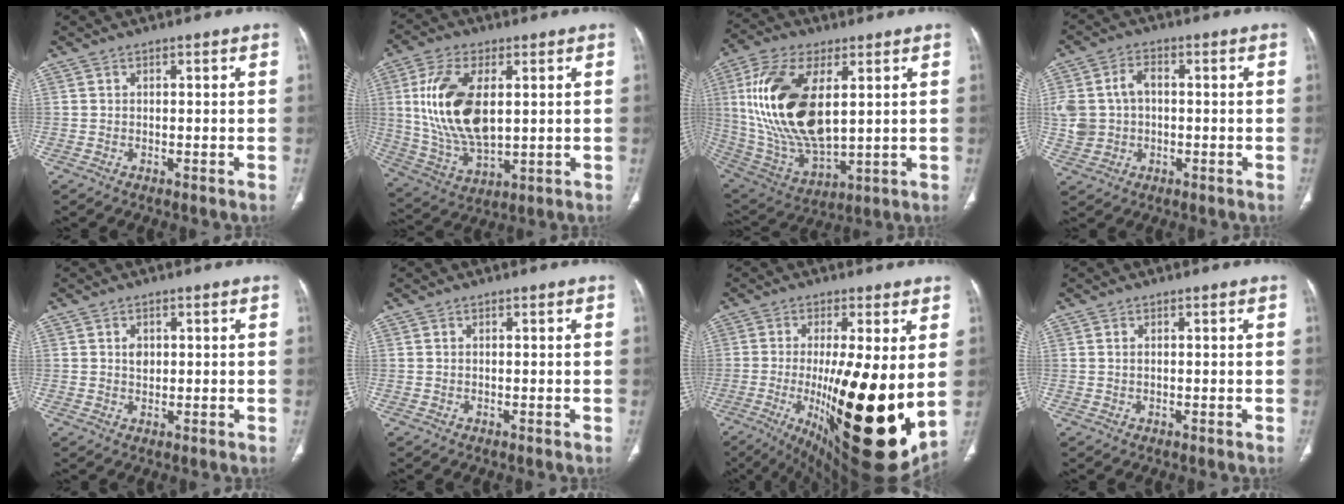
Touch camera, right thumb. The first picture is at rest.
{"total": 16.9, "force": [2.9, 8.7, 14.2], "torque": [-0.283, -0.013, 0.066]}
{"total": 22.8, "force": [4.7, 11.3, 19.2], "torque": [-0.385, -0.025, 0.096]}
{"total": 10.2, "force": [0.5, 7.6, 6.8], "torque": [-0.143, 0.019, 0.017]}
{"total": 2.1, "force": [0.6, 1.5, 1.3], "torque": [-0.016, -0.002, 0.012]}
{"total": 0.0}
{"total": 25.7, "force": [-3.0, 7.1, 24.5], "torque": [-0.346, -0.046, -0.022]}
{"total": 0.7, "force": [0.2, 0.3, 0.6], "torque": [-0.016, 0.003, 0.007]}